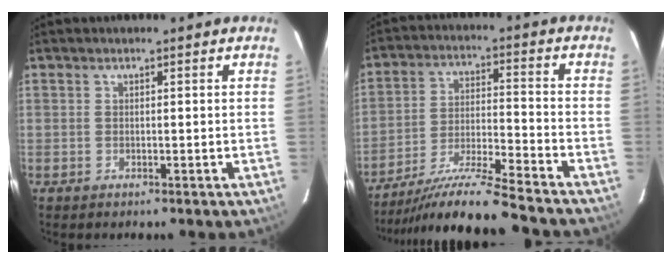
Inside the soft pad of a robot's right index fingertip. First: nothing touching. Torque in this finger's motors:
{"motor_torque": [1.13, -1.01, 0.46, 0.09]}